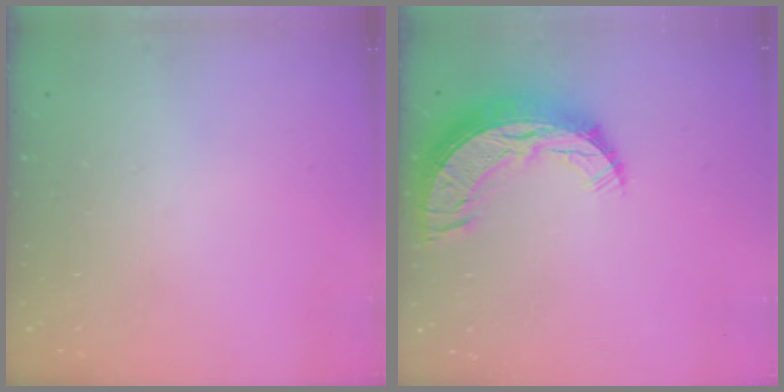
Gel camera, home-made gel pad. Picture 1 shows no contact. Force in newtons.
{"total": 14.4, "press": 14.3, "slide": 1.2}